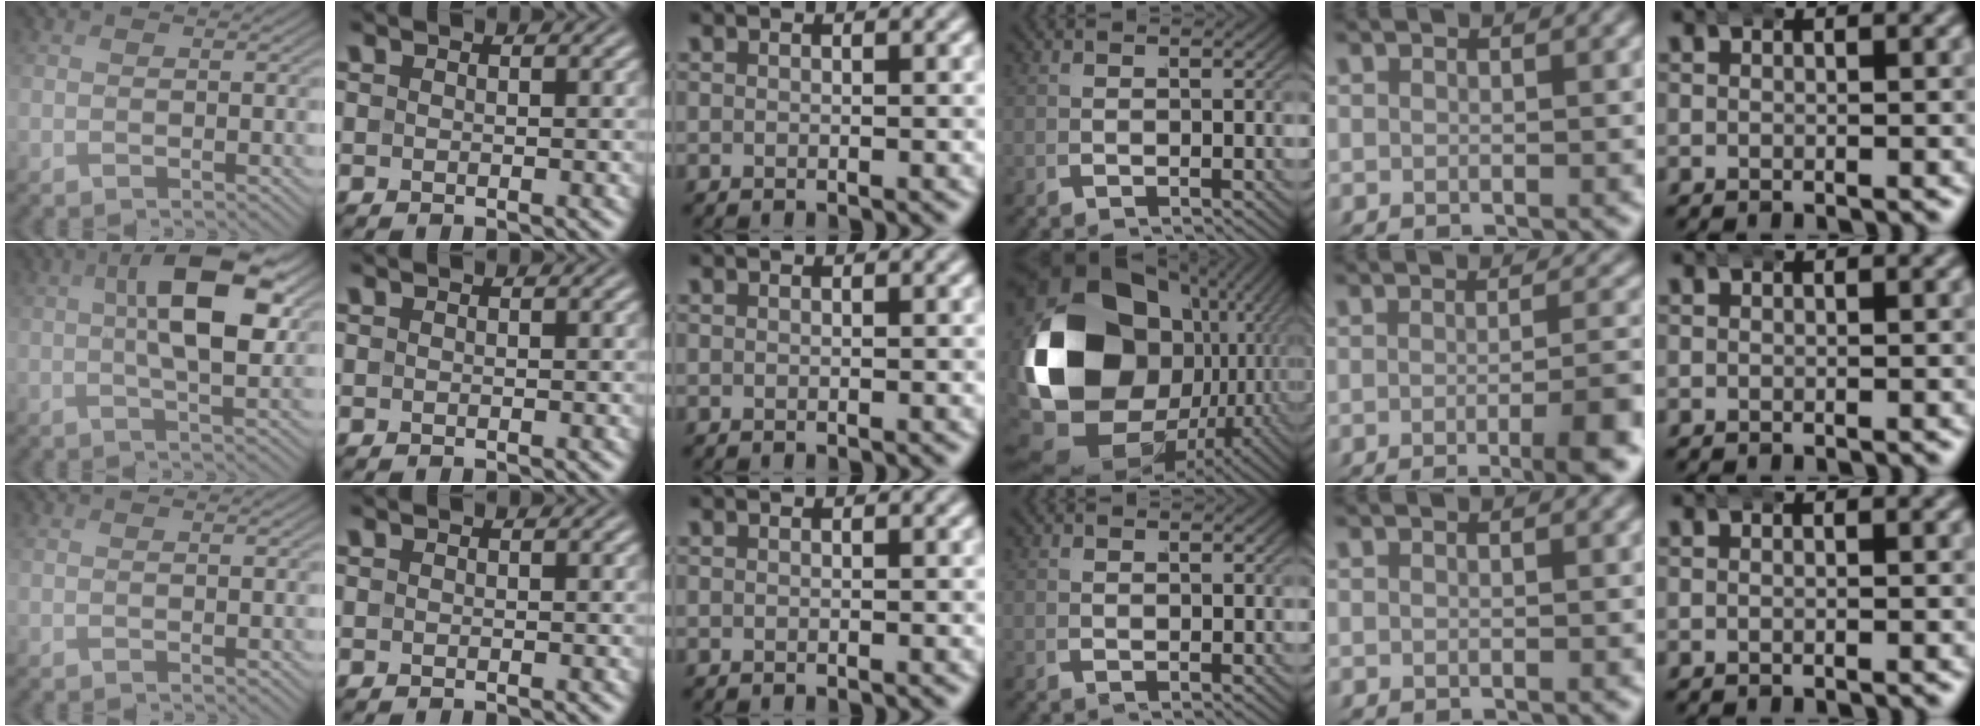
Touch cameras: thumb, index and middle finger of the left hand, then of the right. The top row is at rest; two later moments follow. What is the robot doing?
{"motion": "wrap", "object": "bandana"}